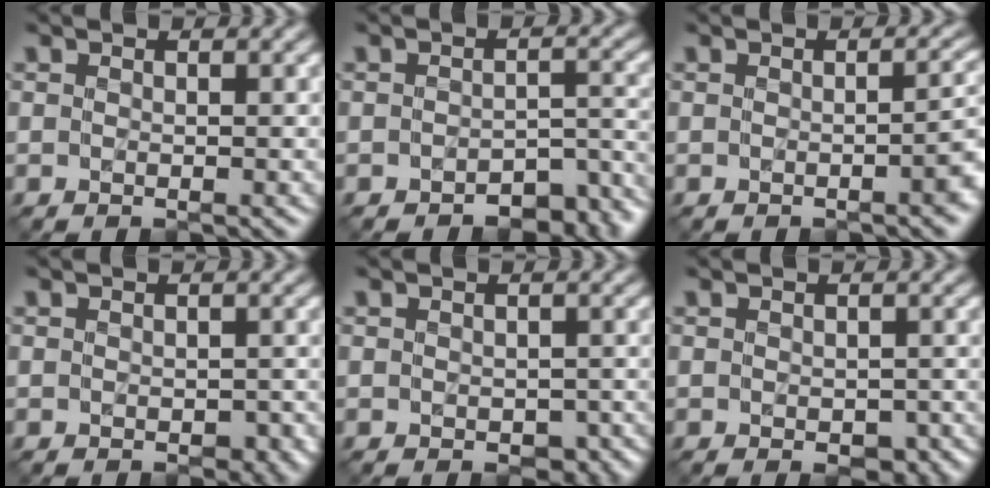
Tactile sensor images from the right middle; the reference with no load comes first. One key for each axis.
{"total": 4.4, "fx": -3.4, "fy": 1.9, "fz": 2.0, "tx": -0.017, "ty": -0.004, "tz": -0.040}
{"total": 2.9, "fx": -0.8, "fy": 0.9, "fz": 2.7, "tx": -0.026, "ty": 0.007, "tz": -0.011}
{"total": 1.5, "fx": -0.3, "fy": 1.0, "fz": 1.1, "tx": -0.017, "ty": -0.007, "tz": -0.001}
{"total": 2.3, "fx": -0.7, "fy": 1.5, "fz": 1.6, "tx": -0.021, "ty": -0.011, "tz": -0.004}
{"total": 2.7, "fx": -0.8, "fy": 1.6, "fz": 2.0, "tx": -0.027, "ty": -0.013, "tz": -0.005}